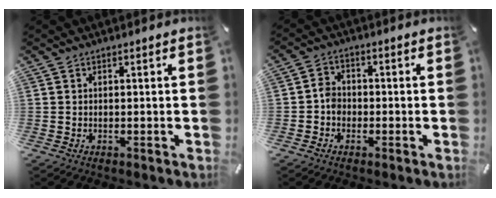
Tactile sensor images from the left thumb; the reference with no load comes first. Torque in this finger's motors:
{"motor_torque": [0.50, 0.48, 0.01, -0.03, 0.08]}